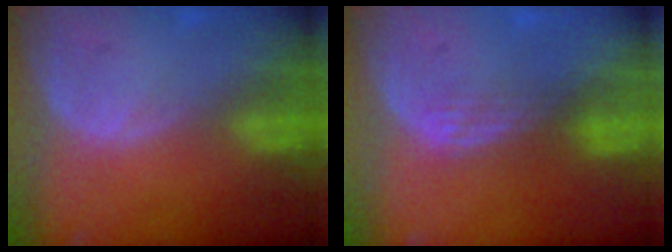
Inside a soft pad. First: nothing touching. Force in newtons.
{"total": 2.9, "press": 2.5, "slide": 1.5}